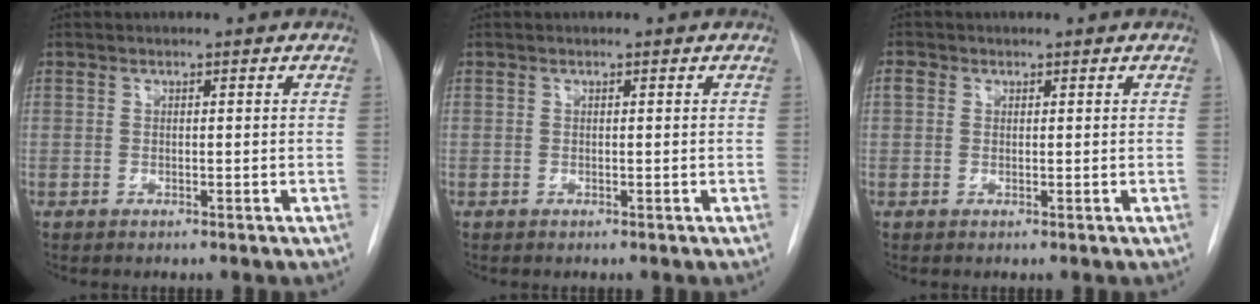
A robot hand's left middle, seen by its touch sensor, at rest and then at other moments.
{"total": 0.0}
{"total": 1.7, "force": [0.6, 1.5, 0.6], "torque": [-0.009, 0.010, 0.007]}